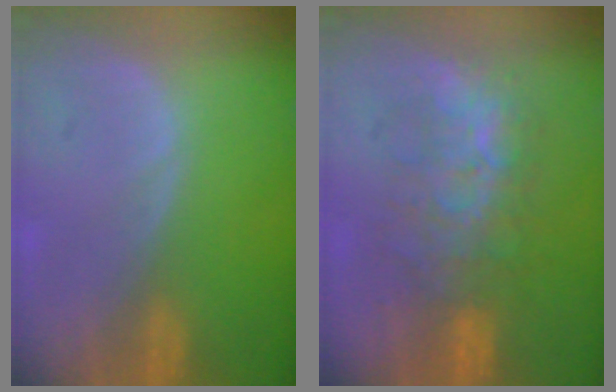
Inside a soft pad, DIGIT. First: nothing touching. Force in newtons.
{"total": 7.8, "press": 7.7, "slide": 1.4}